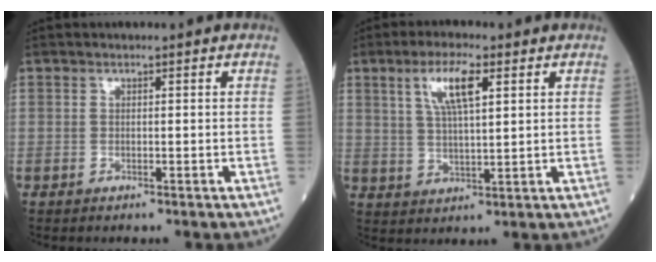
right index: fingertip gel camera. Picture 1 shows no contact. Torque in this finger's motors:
{"motor_torque": [0.12, 0.26, 0.16, 0.06]}